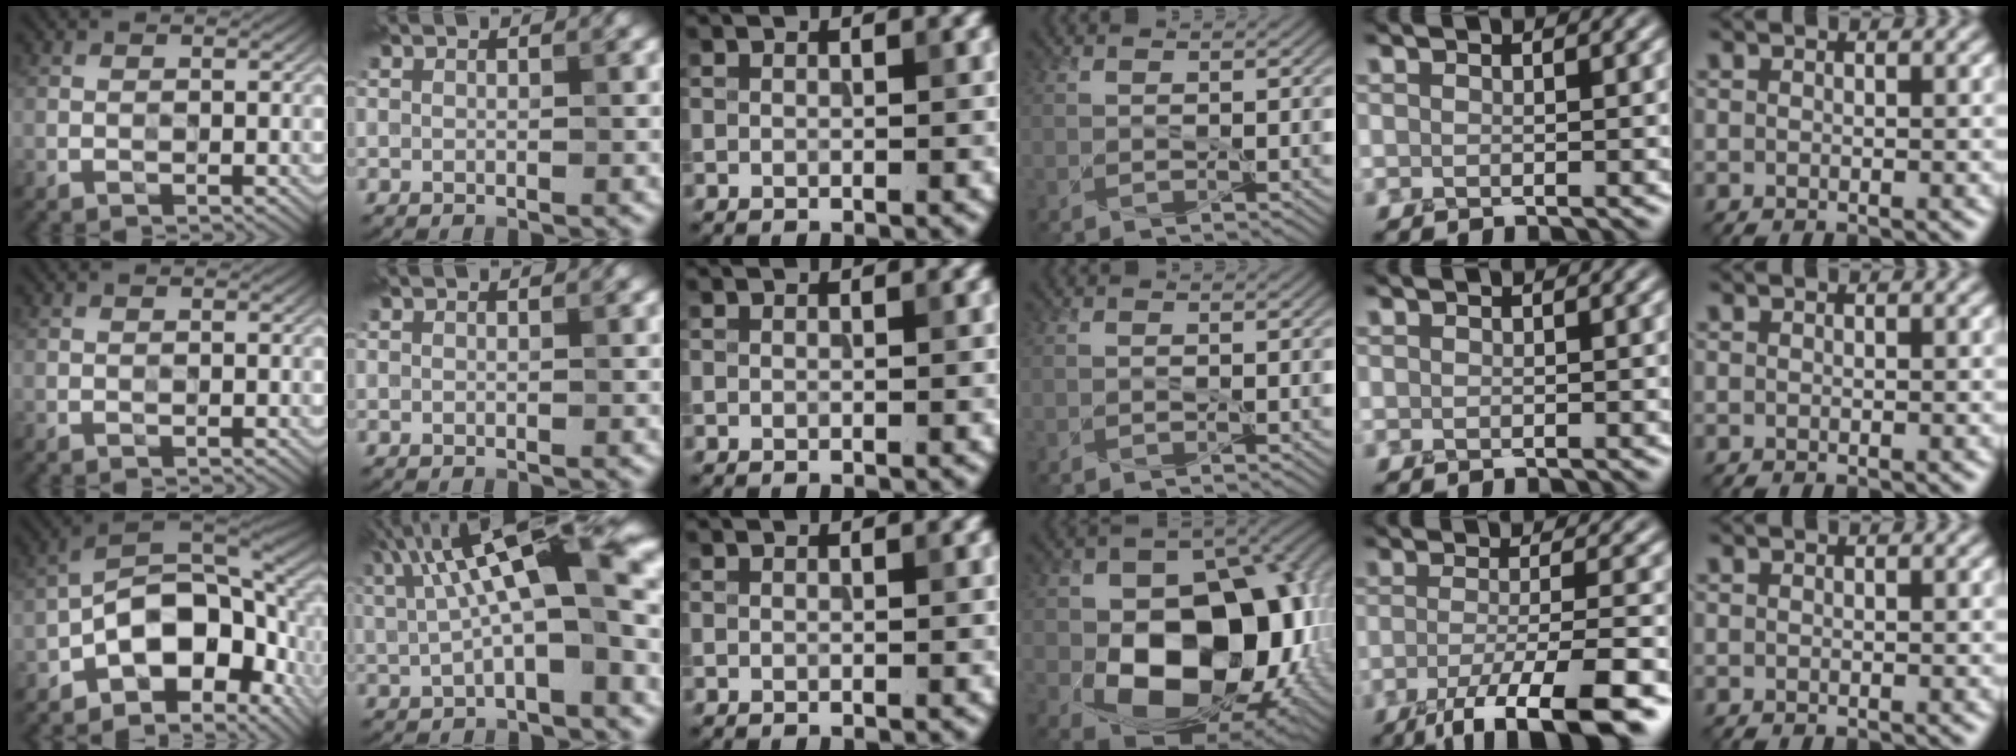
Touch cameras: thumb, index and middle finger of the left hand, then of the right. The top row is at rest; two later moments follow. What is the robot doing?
{"motion": "peel", "object": "velcro strap"}